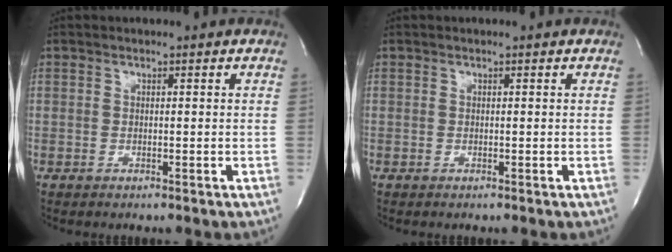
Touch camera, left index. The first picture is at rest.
{"total": 0.0}